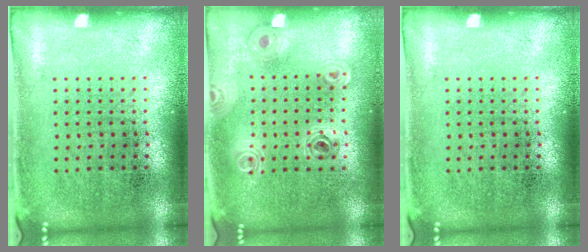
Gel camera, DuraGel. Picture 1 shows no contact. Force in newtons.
{"total": 0.8, "press": 0.8, "slide": 0.1}
{"total": 0.0}